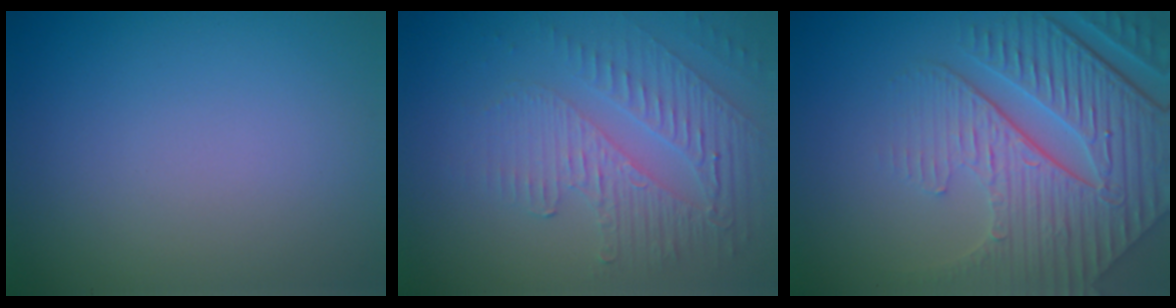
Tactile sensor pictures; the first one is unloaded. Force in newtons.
{"total": 5.6, "press": 3.2, "slide": 4.5}
{"total": 8.9, "press": 6.1, "slide": 6.5}